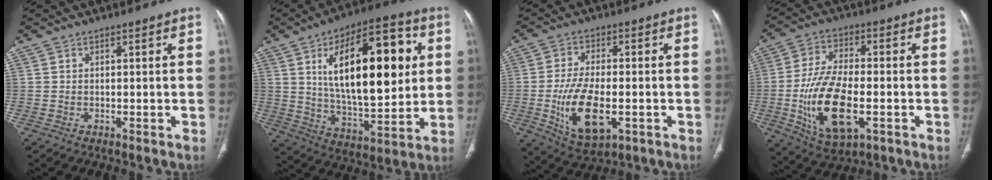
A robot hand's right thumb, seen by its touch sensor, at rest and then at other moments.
{"total": 25.6, "force": [6.0, 11.3, 22.2], "torque": [-0.318, -0.012, 0.093]}
{"total": 12.7, "force": [-3.0, 6.2, 10.7], "torque": [-0.200, -0.003, -0.042]}
{"total": 16.2, "force": [-3.9, 7.6, 13.8], "torque": [-0.263, 0.005, -0.060]}